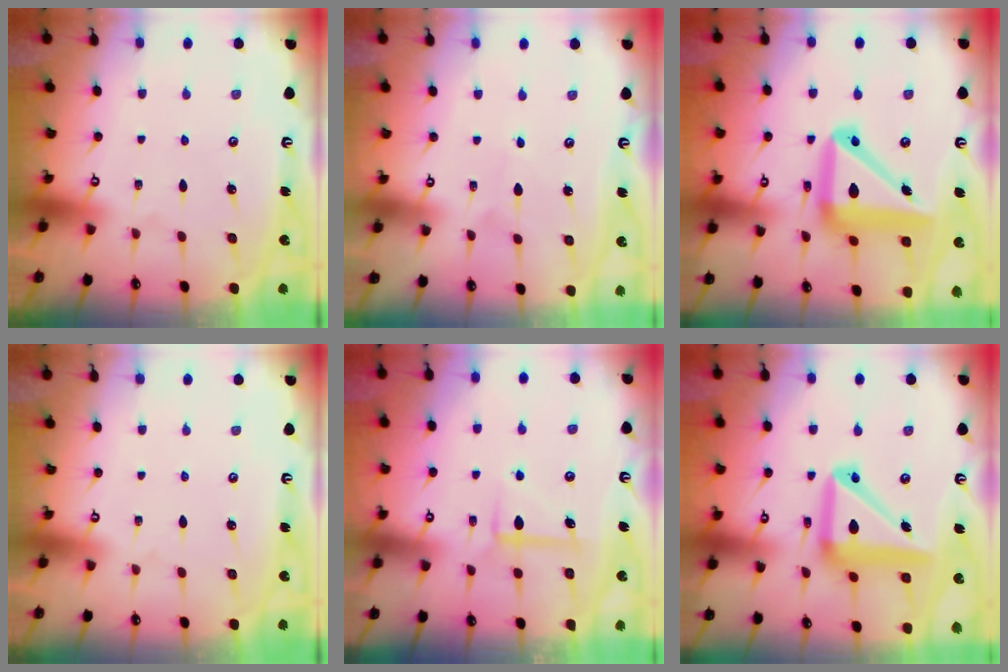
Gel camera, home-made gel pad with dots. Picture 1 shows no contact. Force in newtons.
{"total": 2.6, "press": 2.6, "slide": 0.2}
{"total": 18.1, "press": 17.9, "slide": 2.6}
{"total": 0.0}
{"total": 6.2, "press": 6.2, "slide": 0.2}
{"total": 16.0, "press": 15.9, "slide": 2.0}